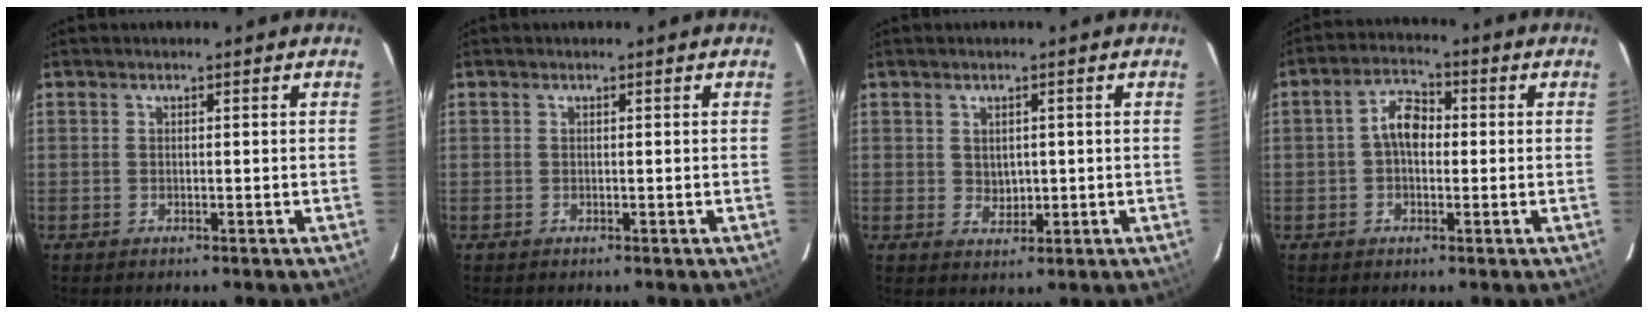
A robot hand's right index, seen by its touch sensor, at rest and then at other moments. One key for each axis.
{"total": 0.0}
{"total": 2.7, "fx": 0.4, "fy": 2.3, "fz": 1.4, "tx": -0.018, "ty": 0.000, "tz": 0.013}
{"total": 5.5, "fx": 0.0, "fy": 3.5, "fz": 4.2, "tx": -0.077, "ty": 0.019, "tz": -0.002}